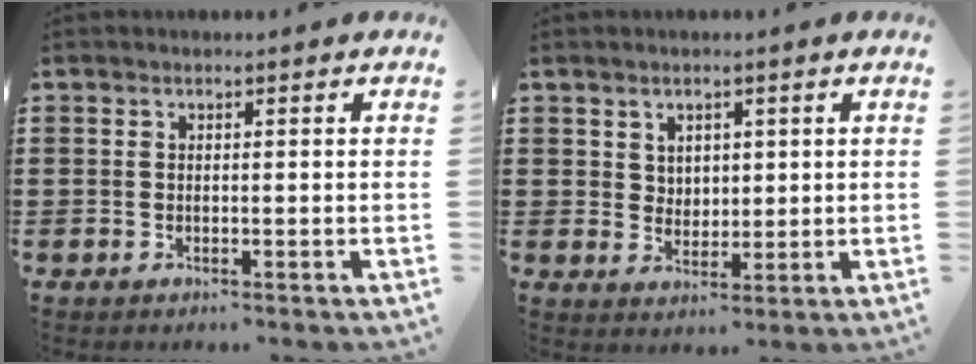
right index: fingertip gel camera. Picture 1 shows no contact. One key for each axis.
{"total": 3.2, "fx": 1.9, "fy": 2.6, "fz": 0.4, "tx": -0.011, "ty": 0.007, "tz": 0.033}